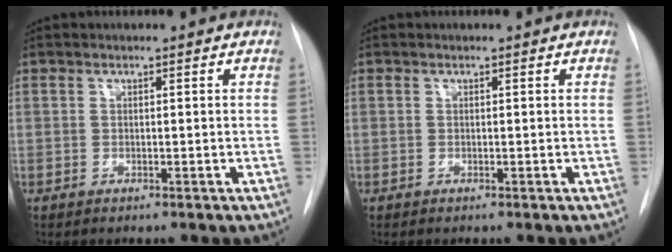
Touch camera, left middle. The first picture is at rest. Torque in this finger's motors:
{"motor_torque": [0.18, -0.15, 0.09, 0.01]}